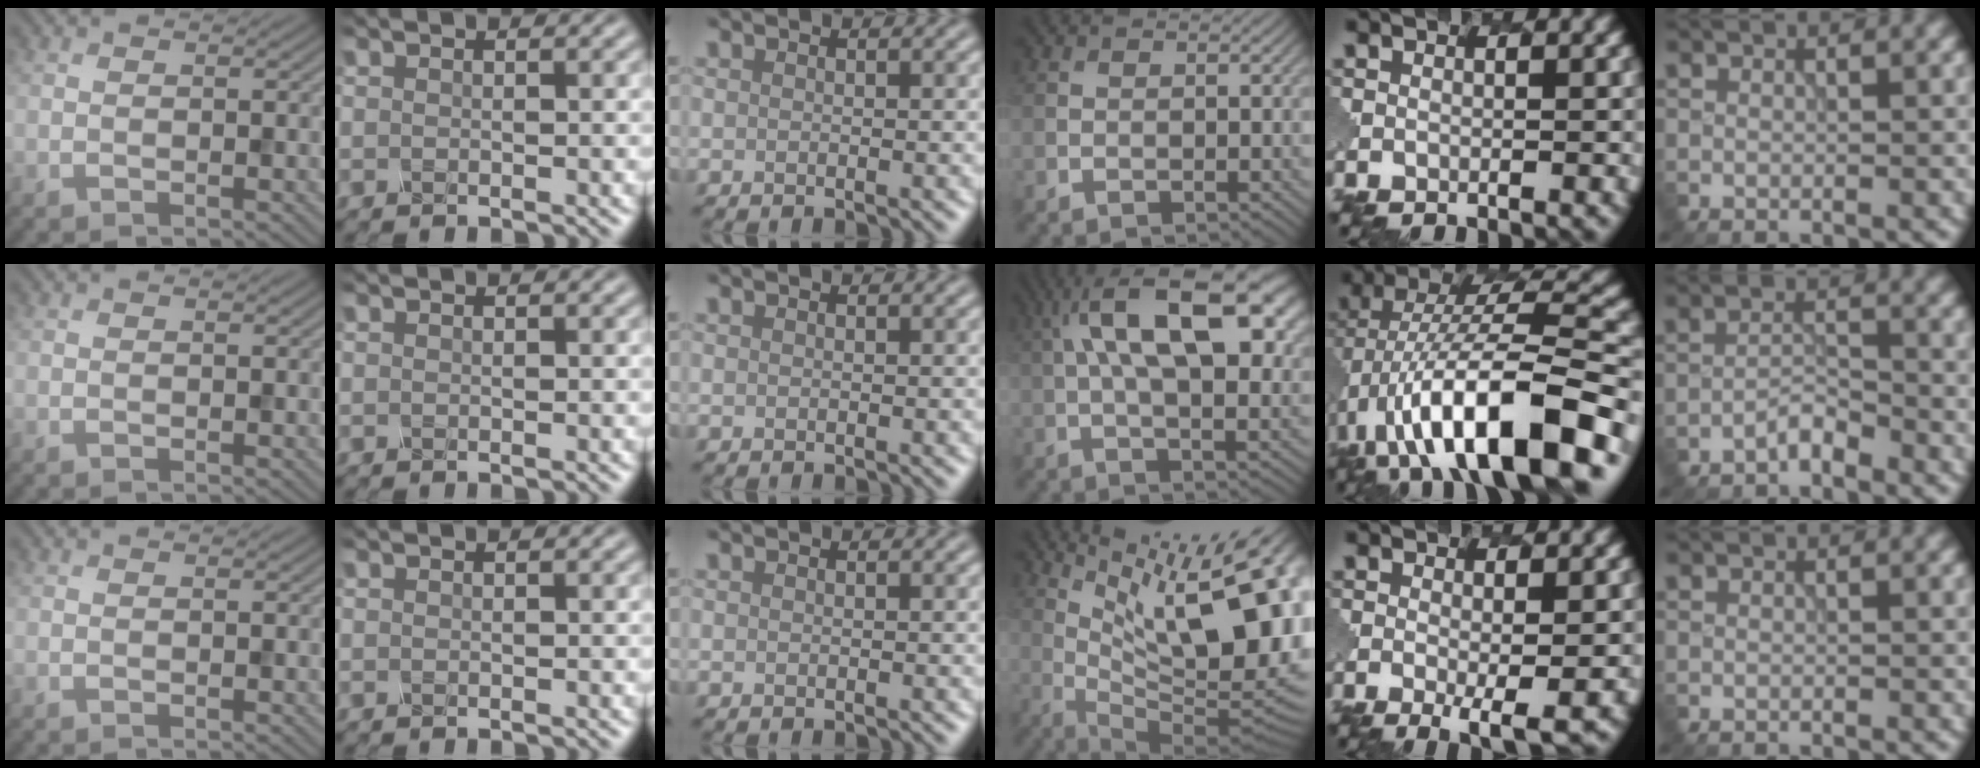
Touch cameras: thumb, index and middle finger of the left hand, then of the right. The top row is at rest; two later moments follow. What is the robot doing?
{"motion": "shake", "object": "salt shaker"}